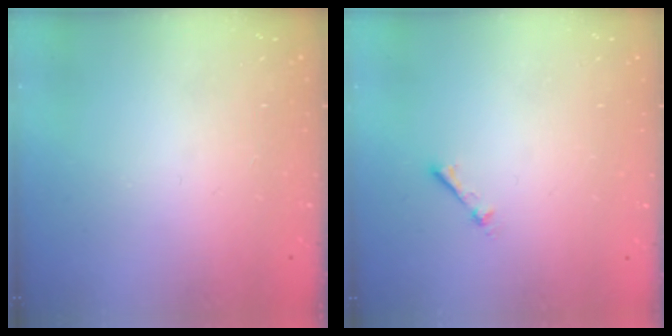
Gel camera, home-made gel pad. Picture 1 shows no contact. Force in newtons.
{"total": 1.7, "press": 1.7, "slide": 0.2}